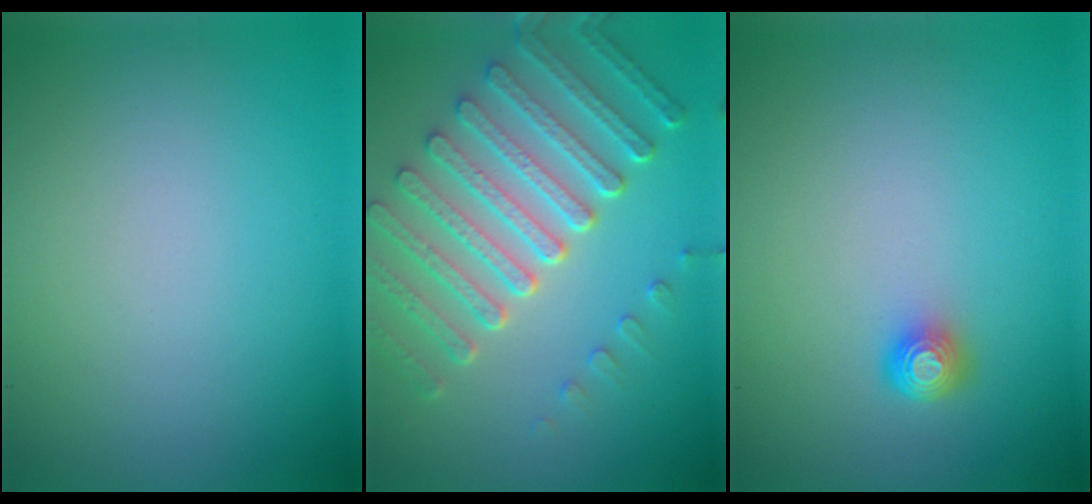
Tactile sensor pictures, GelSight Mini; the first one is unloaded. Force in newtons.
{"total": 7.0, "press": 5.2, "slide": 4.7}
{"total": 1.7, "press": 1.3, "slide": 1.2}